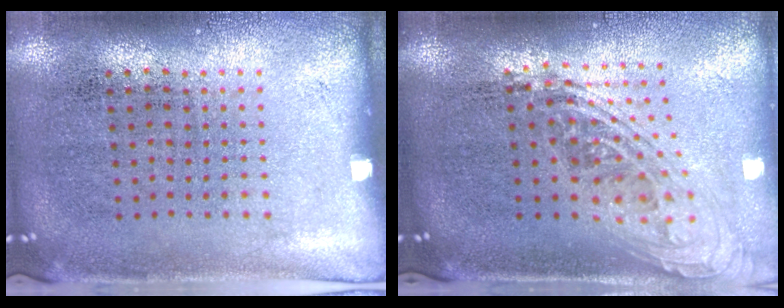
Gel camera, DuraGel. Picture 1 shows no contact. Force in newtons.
{"total": 2.1, "press": 1.5, "slide": 1.5}